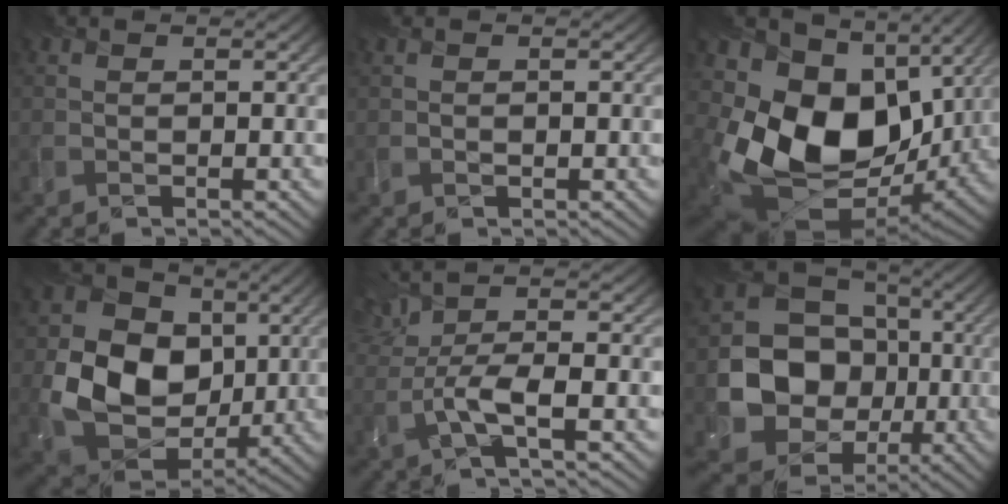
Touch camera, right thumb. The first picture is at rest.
{"total": 0.0}
{"total": 18.4, "force": [0.6, 13.5, 12.4], "torque": [-0.279, -0.051, 0.043]}
{"total": 11.9, "force": [0.9, 9.7, 6.8], "torque": [-0.143, -0.012, 0.017]}
{"total": 5.5, "force": [-0.6, 1.0, 5.4], "torque": [-0.118, 0.011, -0.017]}
{"total": 12.4, "force": [-1.6, 10.8, 5.9], "torque": [-0.117, -0.020, -0.035]}